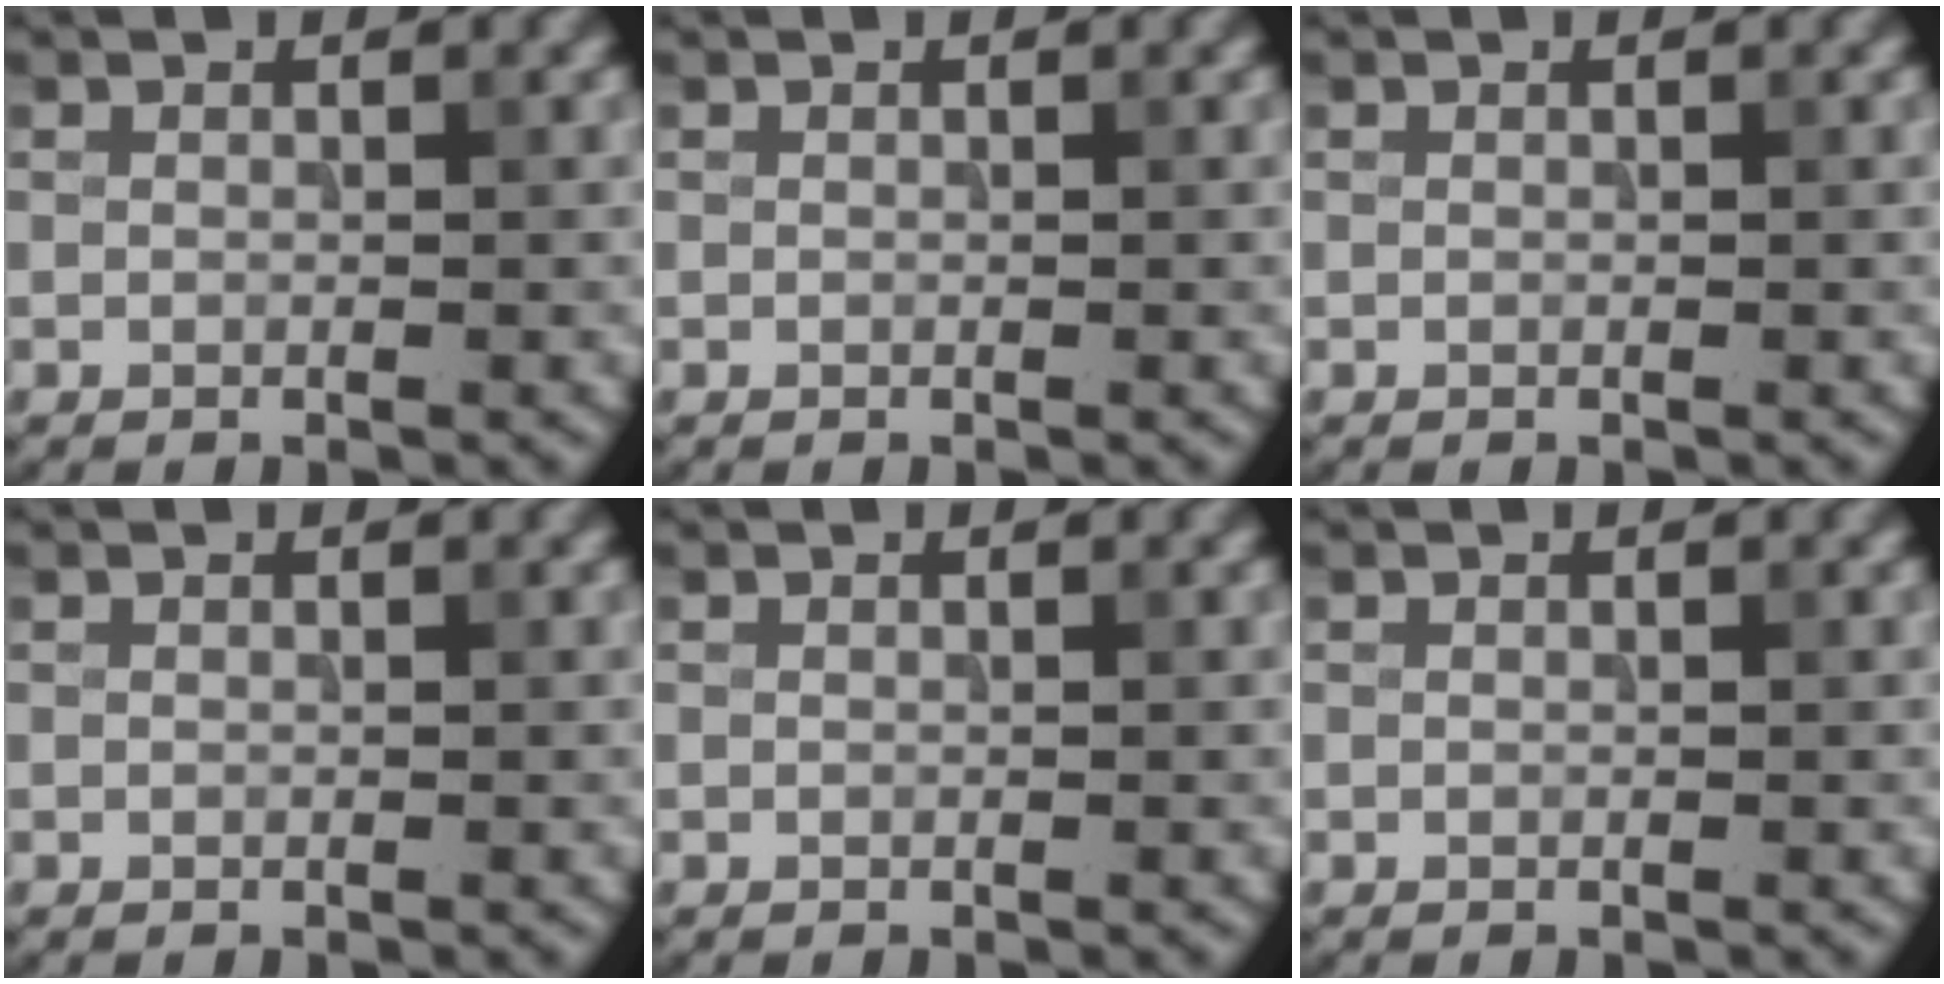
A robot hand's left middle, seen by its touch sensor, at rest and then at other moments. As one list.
[{"total": 0.0}, {"total": 0.0}, {"total": 0.0}, {"total": 0.0}, {"total": 0.0}]